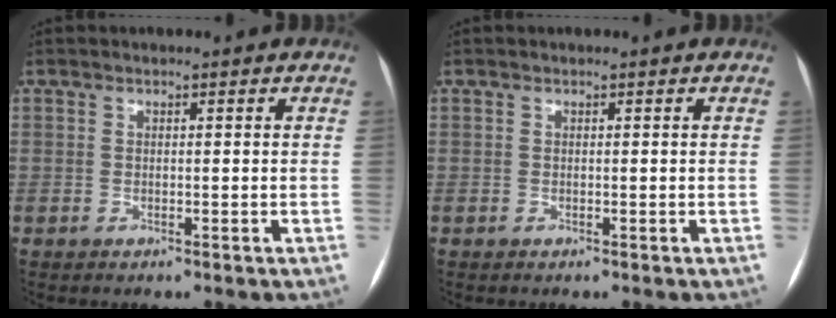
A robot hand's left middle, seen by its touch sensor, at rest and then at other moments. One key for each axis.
{"total": 0.0}